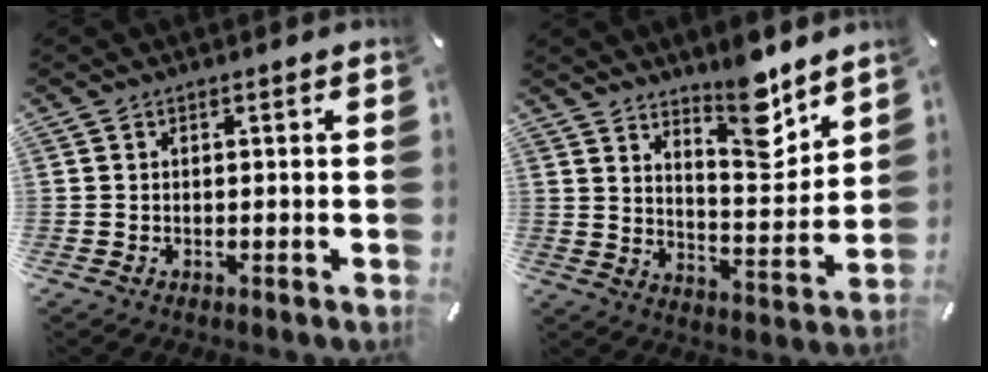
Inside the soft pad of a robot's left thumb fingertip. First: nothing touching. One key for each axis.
{"total": 12.2, "fx": 9.9, "fy": 4.0, "fz": 5.9, "tx": -0.068, "ty": -0.084, "tz": 0.171}